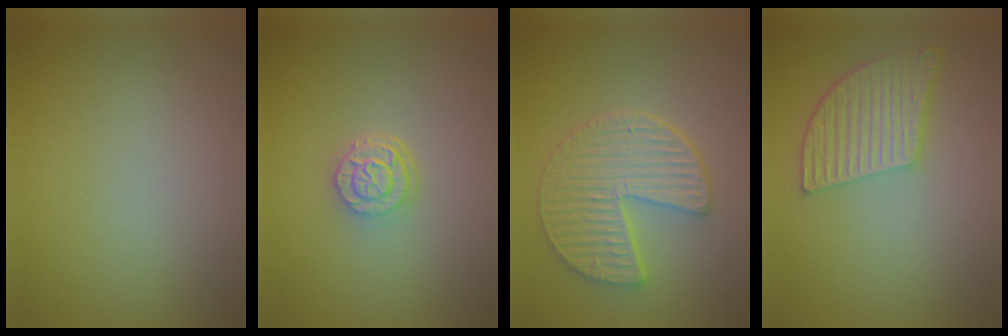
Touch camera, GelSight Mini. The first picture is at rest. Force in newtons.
{"total": 2.7, "press": 2.1, "slide": 1.7}
{"total": 5.2, "press": 4.4, "slide": 2.8}
{"total": 5.2, "press": 3.9, "slide": 3.4}